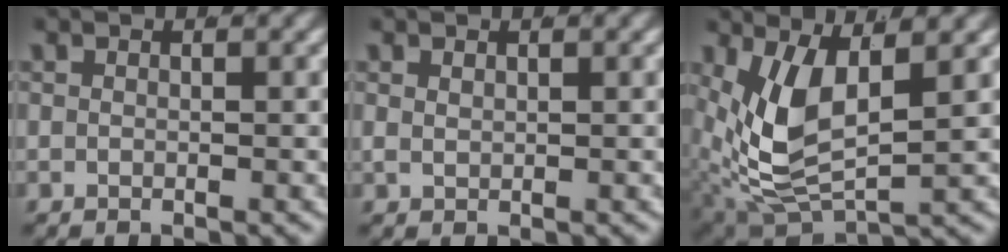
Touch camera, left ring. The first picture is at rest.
{"total": 0.6, "force": [0.5, 0.3, 0.2], "torque": [-0.010, -0.010, 0.020]}
{"total": 6.8, "force": [0.2, 3.8, 5.7], "torque": [-0.130, -0.038, 0.030]}